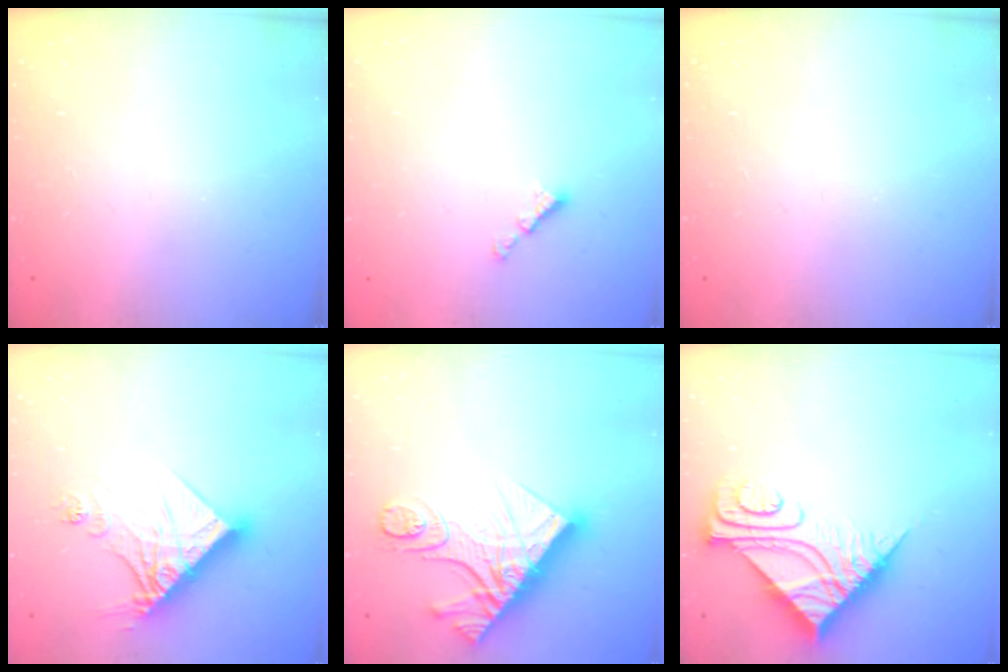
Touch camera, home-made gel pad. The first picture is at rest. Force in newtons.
{"total": 2.1, "press": 2.1, "slide": 0.4}
{"total": 0.0}
{"total": 14.3, "press": 14.2, "slide": 1.4}
{"total": 17.1, "press": 17.1, "slide": 1.4}
{"total": 9.0, "press": 9.0, "slide": 0.9}